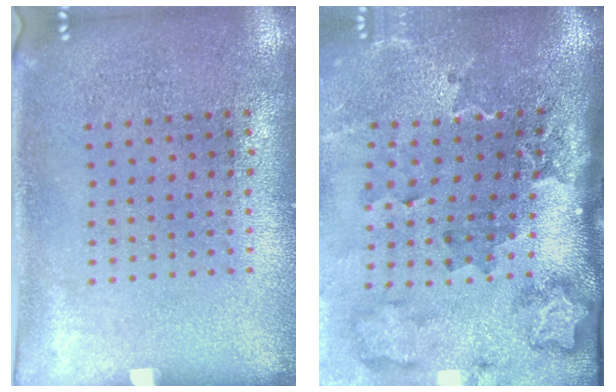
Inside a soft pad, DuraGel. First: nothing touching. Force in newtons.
{"total": 3.0, "press": 2.2, "slide": 2.0}